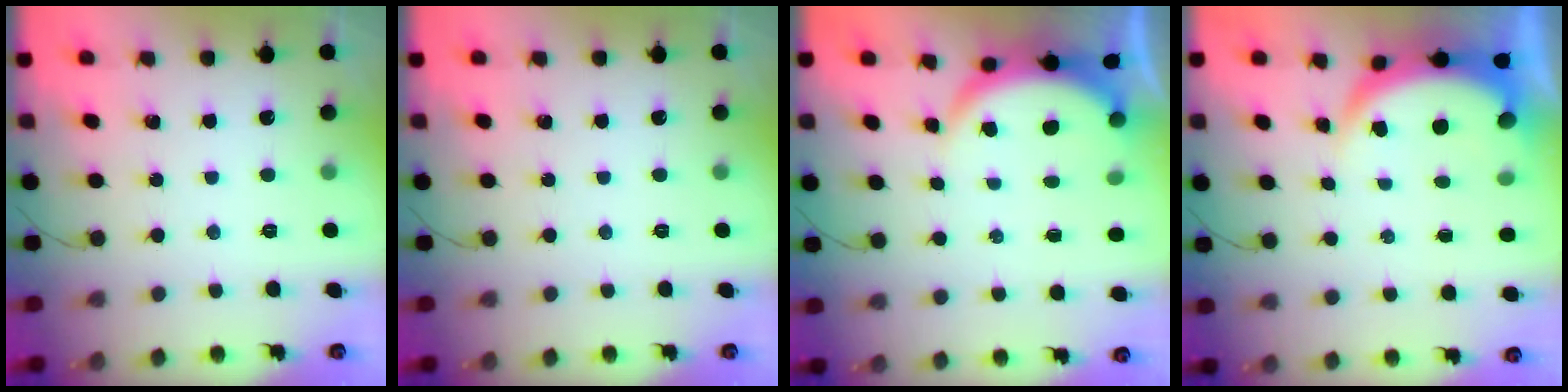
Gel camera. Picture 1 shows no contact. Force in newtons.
{"total": 0.0}
{"total": 6.6, "press": 6.6, "slide": 1.0}
{"total": 6.3, "press": 6.2, "slide": 1.0}